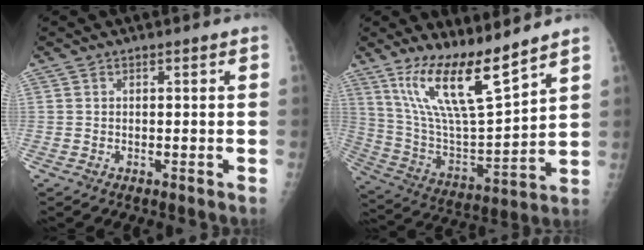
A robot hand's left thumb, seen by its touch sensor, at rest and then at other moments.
{"total": 16.3, "force": [11.5, 3.2, 11.2], "torque": [-0.189, -0.071, 0.230]}